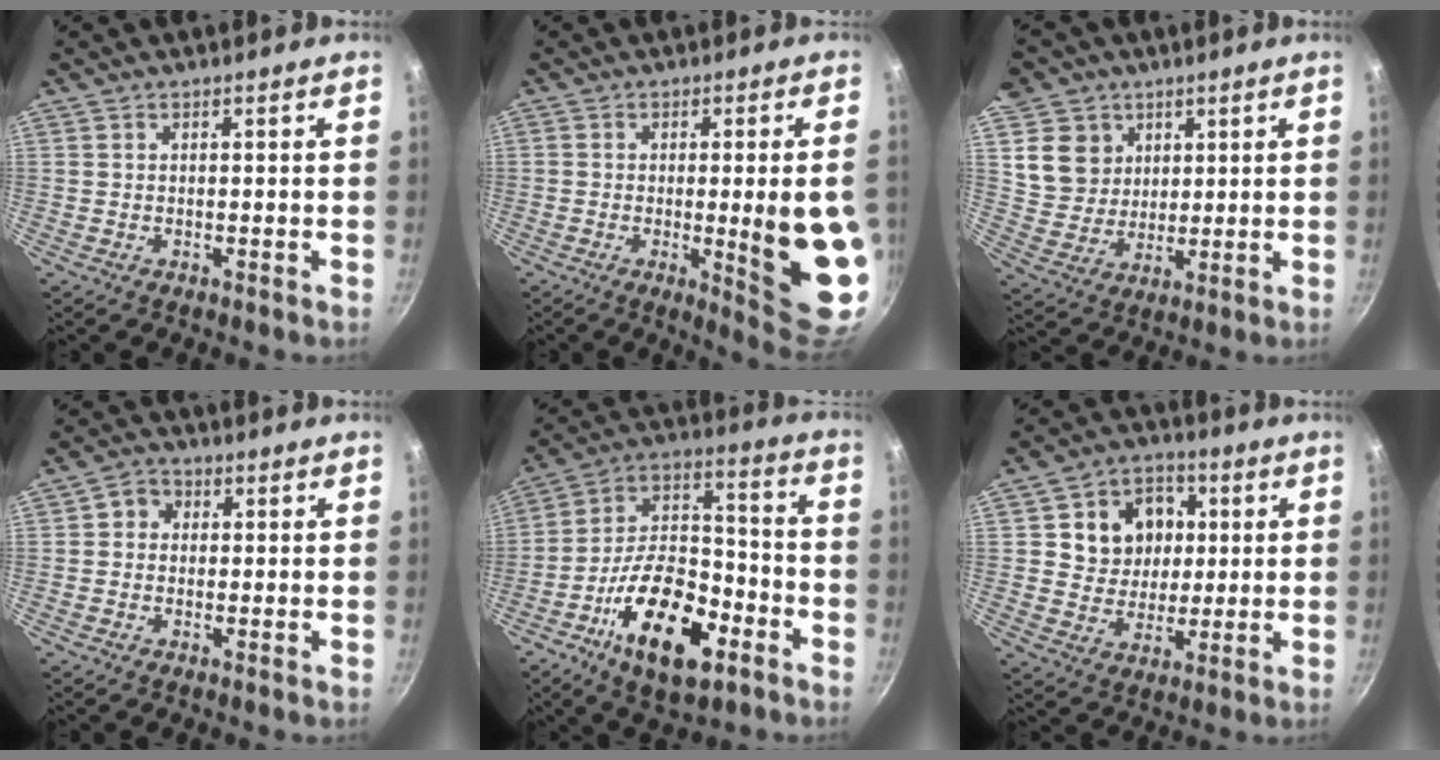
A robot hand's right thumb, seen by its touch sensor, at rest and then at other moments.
{"total": 14.3, "force": [-1.7, 2.3, 14.0], "torque": [-0.165, -0.010, -0.014]}
{"total": 9.9, "force": [4.2, 8.6, 2.5], "torque": [0.001, -0.025, 0.081]}
{"total": 3.5, "force": [0.4, 3.2, 1.3], "torque": [-0.001, 0.004, -0.004]}
{"total": 21.4, "force": [-9.6, 10.6, 15.9], "torque": [-0.245, 0.054, -0.170]}
{"total": 12.4, "force": [2.4, 10.8, 5.6], "torque": [-0.055, 0.002, 0.037]}